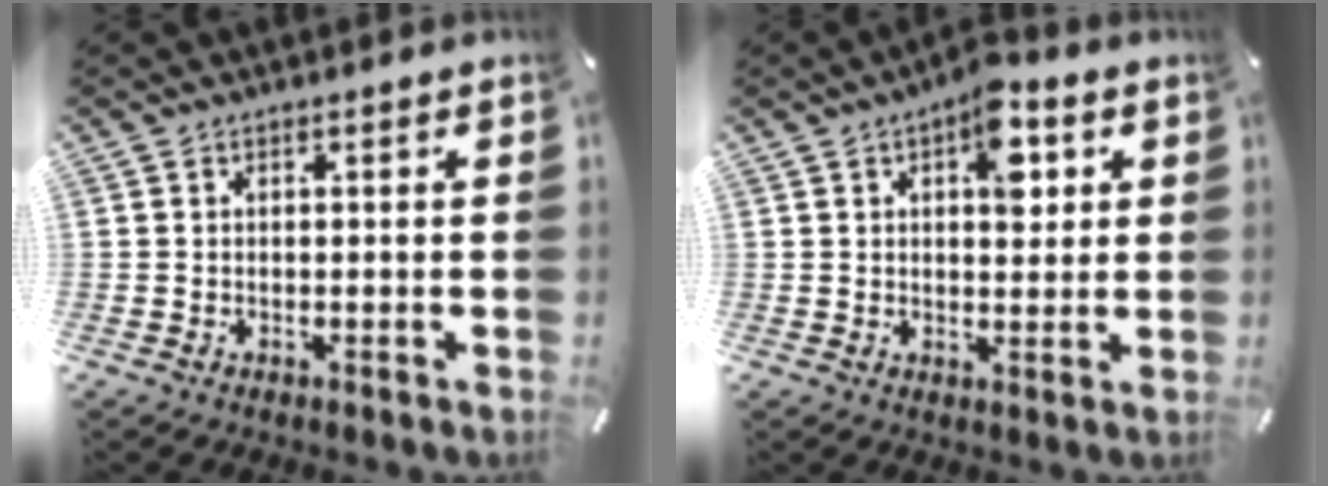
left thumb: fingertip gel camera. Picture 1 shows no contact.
{"total": 9.0, "force": [3.2, 4.8, 6.8], "torque": [-0.065, -0.016, 0.045]}